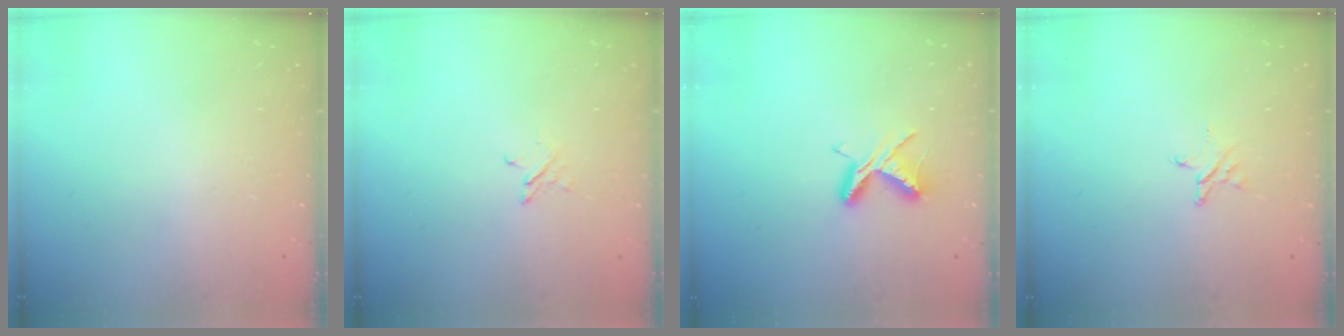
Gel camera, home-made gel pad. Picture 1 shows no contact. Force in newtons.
{"total": 2.4, "press": 2.4, "slide": 0.2}
{"total": 7.1, "press": 7.0, "slide": 0.7}
{"total": 3.8, "press": 3.8, "slide": 0.3}